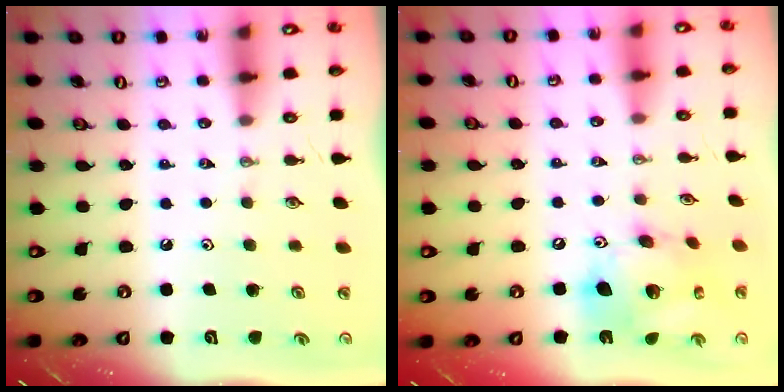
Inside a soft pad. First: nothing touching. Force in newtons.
{"total": 15.7, "press": 15.6, "slide": 1.9}